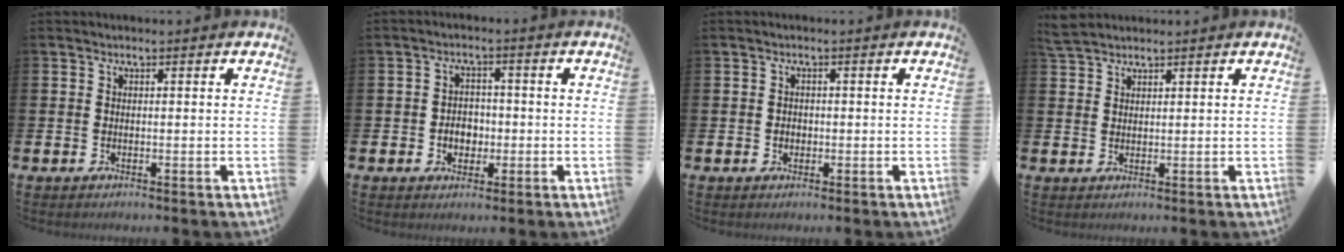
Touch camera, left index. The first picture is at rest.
{"total": 3.2, "force": [-0.8, 2.6, 1.7], "torque": [-0.023, -0.001, -0.022]}
{"total": 1.1, "force": [-0.2, 1.0, 0.4], "torque": [-0.010, 0.008, -0.005]}
{"total": 2.7, "force": [2.5, 0.9, 0.6], "torque": [-0.007, -0.004, 0.045]}